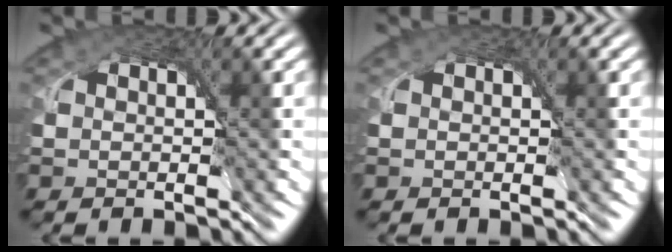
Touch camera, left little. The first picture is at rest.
{"total": 0.0}